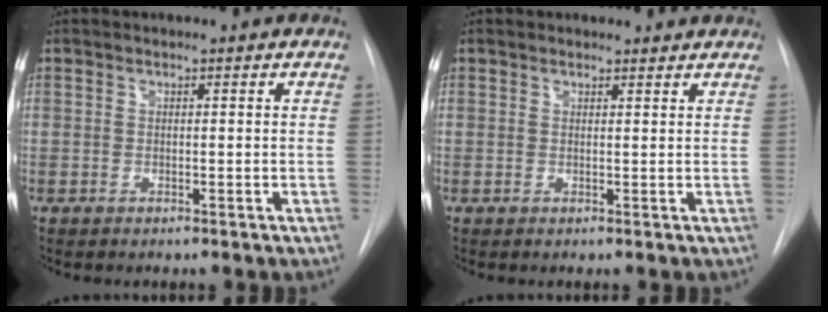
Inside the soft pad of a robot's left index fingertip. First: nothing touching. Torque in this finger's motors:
{"motor_torque": [0.65, -0.65, -0.05, 0.00]}